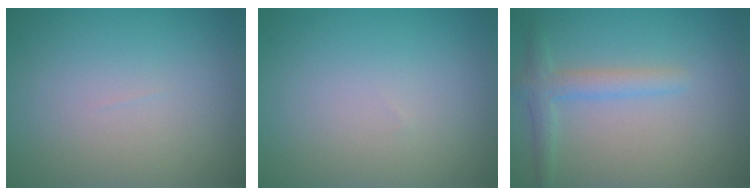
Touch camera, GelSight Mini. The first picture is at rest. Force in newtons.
{"total": 0.0}
{"total": 2.3, "press": 2.3, "slide": 0.1}